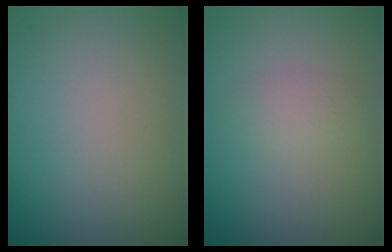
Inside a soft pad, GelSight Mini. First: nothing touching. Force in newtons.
{"total": 1.4, "press": 1.4, "slide": 0.1}